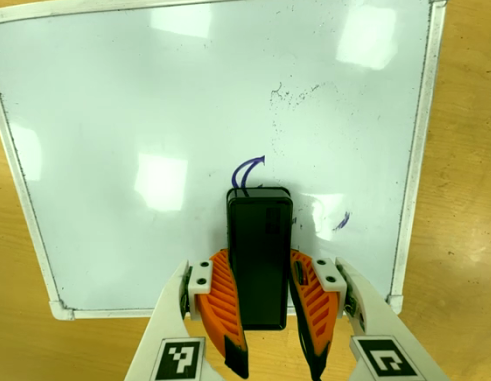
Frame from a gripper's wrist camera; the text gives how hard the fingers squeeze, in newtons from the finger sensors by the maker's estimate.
{"total": 10.9, "left": 8.4, "right": 13.3}